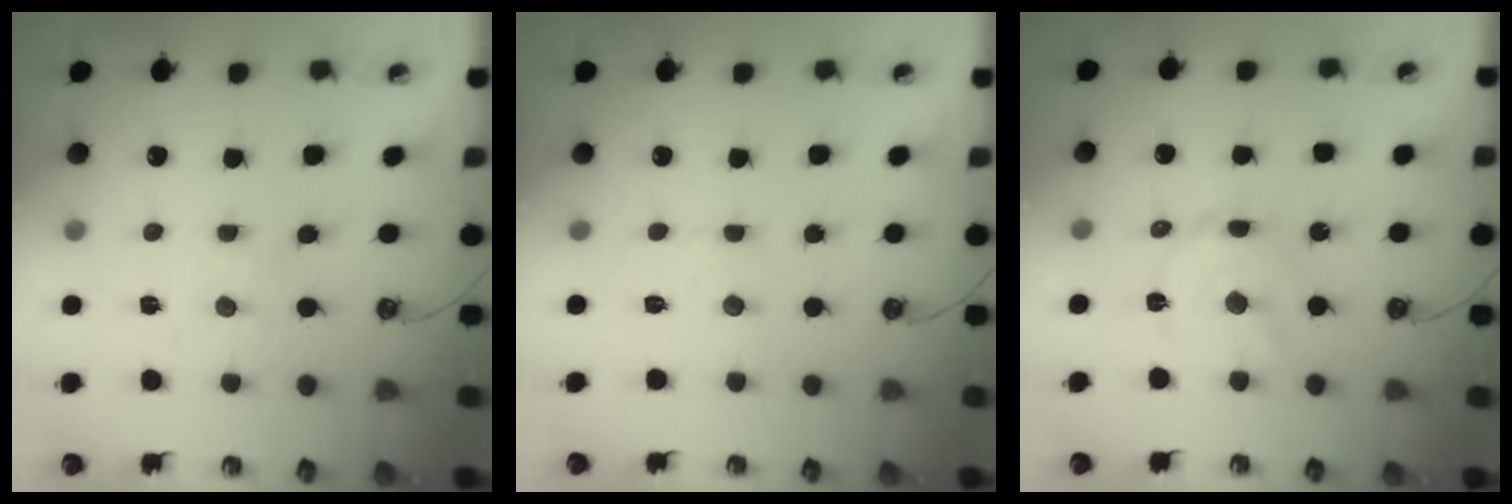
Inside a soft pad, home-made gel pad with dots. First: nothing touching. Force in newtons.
{"total": 2.8, "press": 2.7, "slide": 0.4}
{"total": 13.0, "press": 12.9, "slide": 1.0}